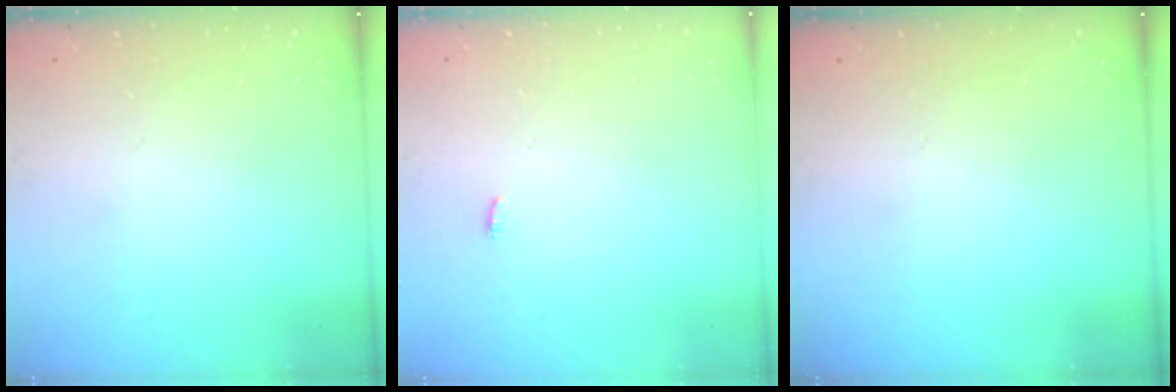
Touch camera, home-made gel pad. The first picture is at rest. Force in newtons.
{"total": 3.3, "press": 1.6, "slide": 2.9}
{"total": 0.0}